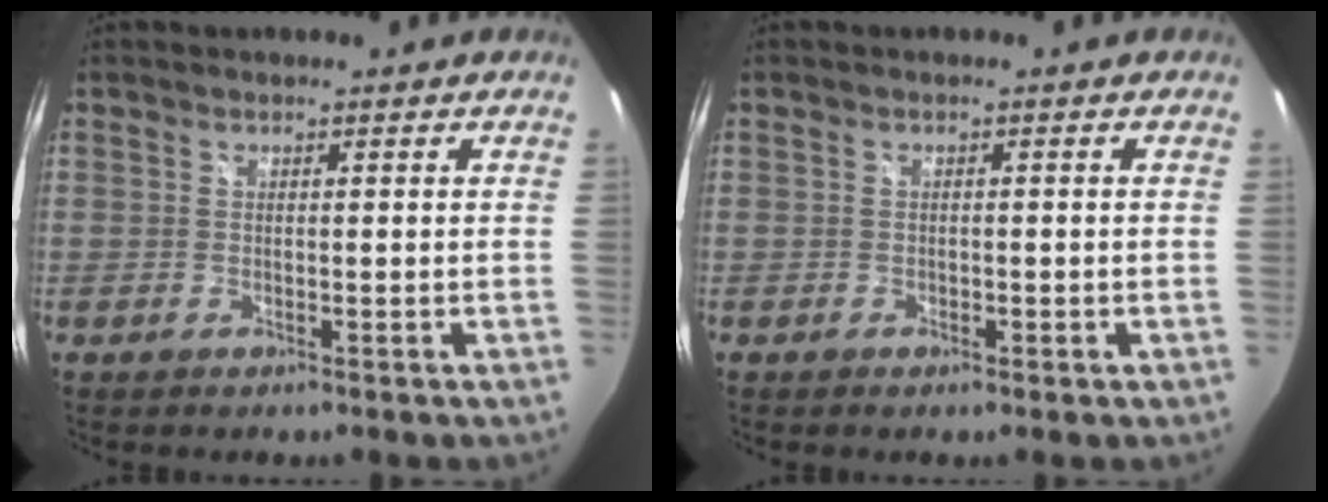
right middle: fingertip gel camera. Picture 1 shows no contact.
{"total": 0.7, "force": [-0.1, 0.5, 0.5], "torque": [-0.006, 0.000, -0.002]}